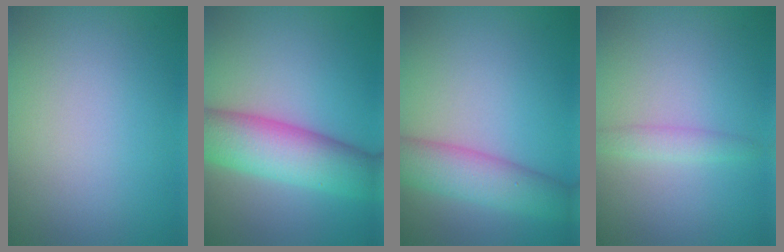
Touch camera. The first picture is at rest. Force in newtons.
{"total": 8.3, "press": 8.3, "slide": 0.1}
{"total": 5.4, "press": 5.4, "slide": 0.2}
{"total": 1.4, "press": 1.4, "slide": 0.1}